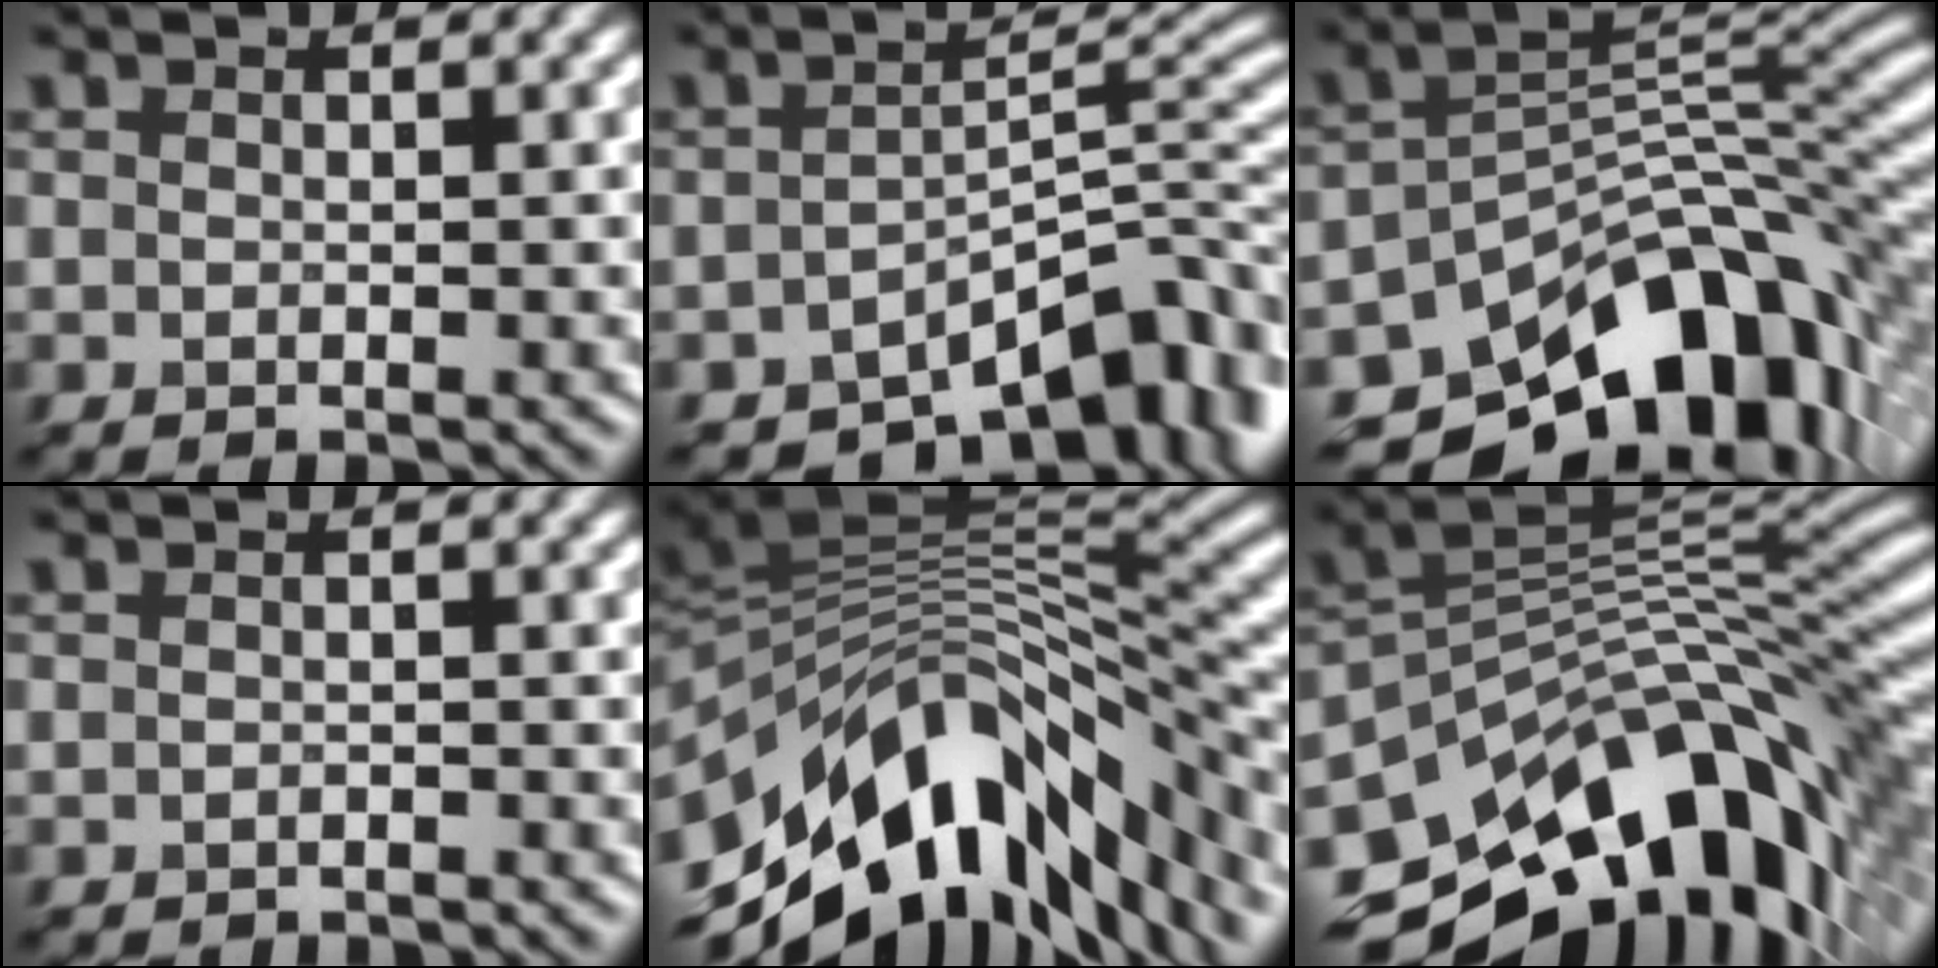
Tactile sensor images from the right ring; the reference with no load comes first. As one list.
[{"total": 9.9, "force": [-6.5, 4.1, 6.2], "torque": [-0.064, -0.005, -0.113]}, {"total": 13.2, "force": [-8.0, 7.1, 7.9], "torque": [-0.123, -0.001, -0.128]}, {"total": 0.9, "force": [-0.9, 0.2, 0.1], "torque": [0.000, 0.000, -0.016]}, {"total": 14.3, "force": [-5.0, 7.2, 11.2], "torque": [-0.188, 0.013, -0.083]}, {"total": 13.7, "force": [-6.0, 7.6, 9.7], "torque": [-0.158, 0.011, -0.104]}]